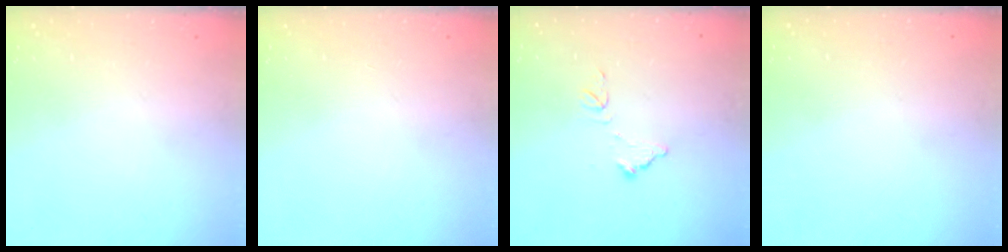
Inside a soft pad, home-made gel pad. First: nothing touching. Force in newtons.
{"total": 0.0}
{"total": 7.0, "press": 7.0, "slide": 0.5}
{"total": 3.2, "press": 3.2, "slide": 0.1}